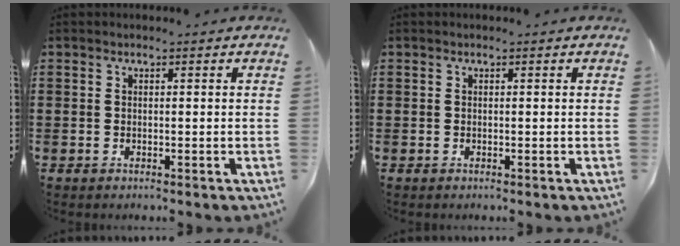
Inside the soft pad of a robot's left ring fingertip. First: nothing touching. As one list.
[{"total": 0.0}]